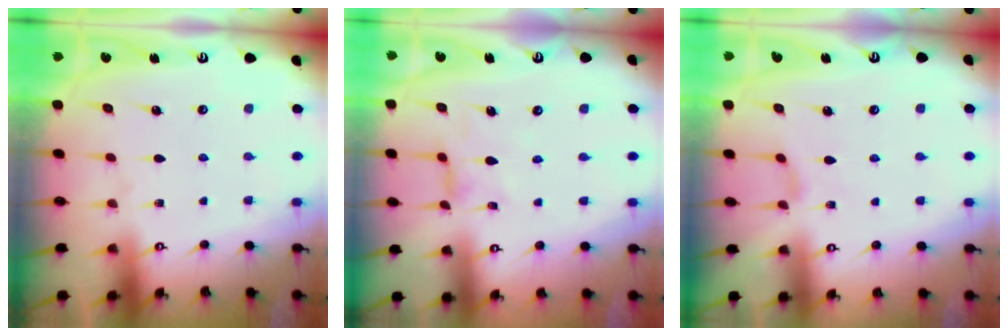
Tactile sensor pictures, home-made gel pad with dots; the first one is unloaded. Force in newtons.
{"total": 2.1, "press": 2.1, "slide": 0.5}
{"total": 2.4, "press": 2.3, "slide": 0.6}